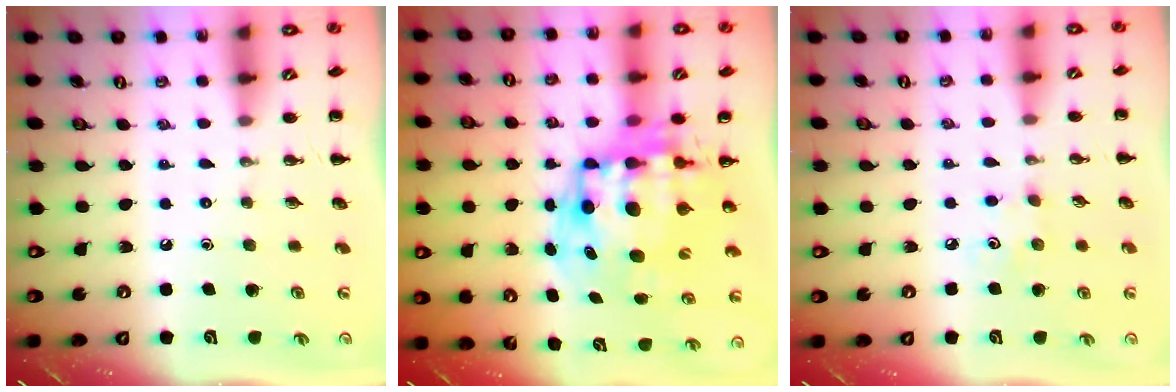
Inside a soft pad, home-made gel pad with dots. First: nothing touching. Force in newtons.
{"total": 12.3, "press": 12.0, "slide": 2.9}
{"total": 3.1, "press": 3.0, "slide": 0.8}